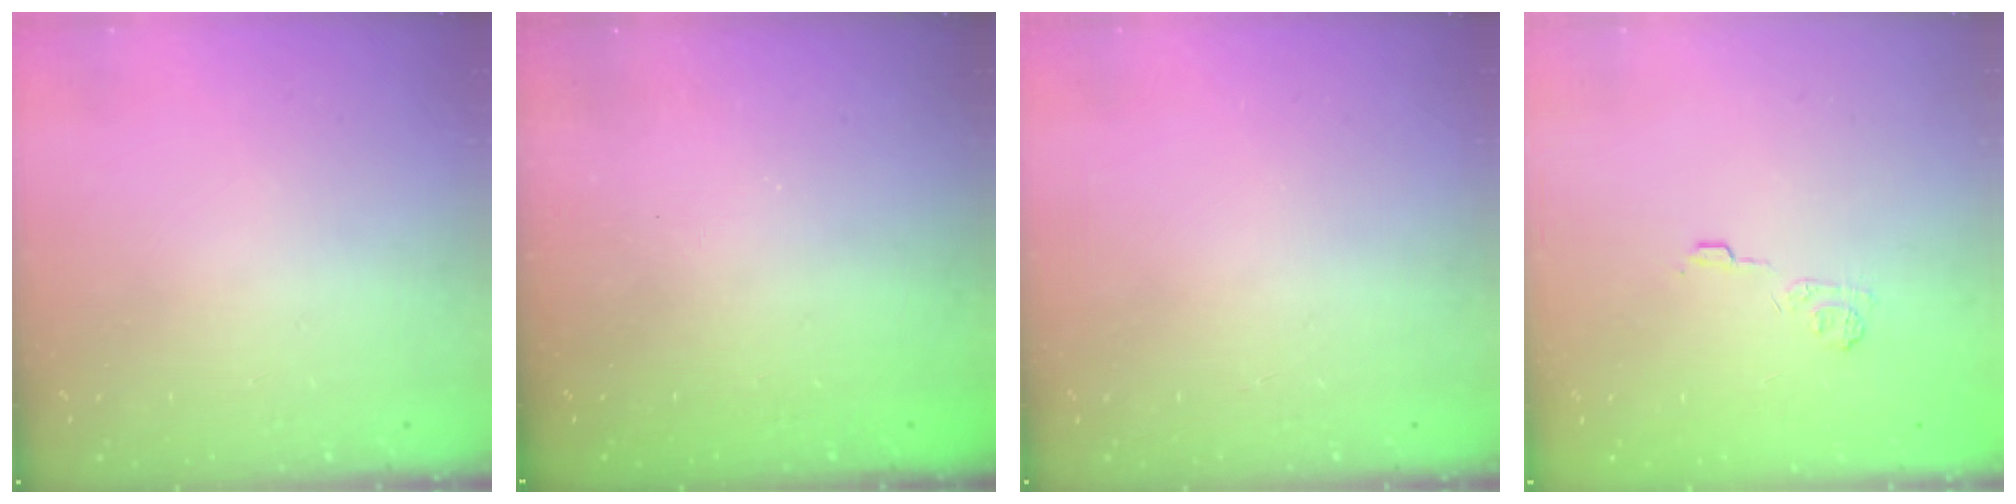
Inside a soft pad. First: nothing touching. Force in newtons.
{"total": 2.3, "press": 2.2, "slide": 0.7}
{"total": 0.0}
{"total": 4.1, "press": 3.8, "slide": 1.5}